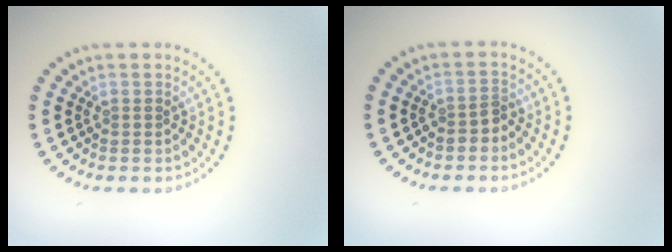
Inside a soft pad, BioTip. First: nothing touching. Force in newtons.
{"total": 1.3, "press": 1.1, "slide": 0.7}